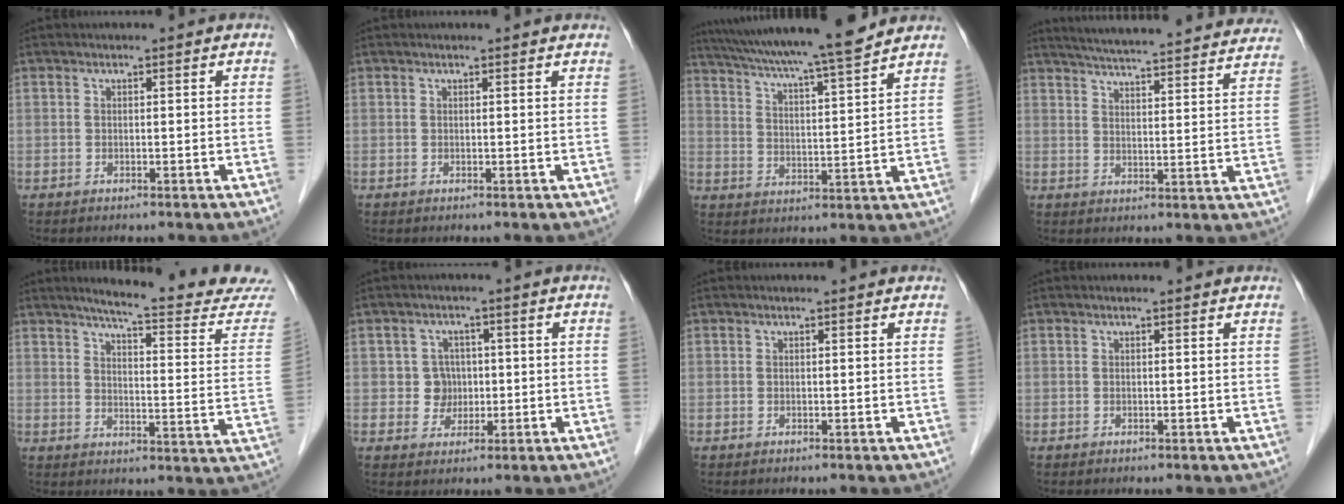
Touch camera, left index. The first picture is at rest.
{"total": 1.8, "force": [1.7, 0.0, 0.5], "torque": [-0.015, 0.006, 0.015]}
{"total": 17.5, "force": [15.3, -0.3, 8.4], "torque": [-0.146, 0.008, 0.233]}
{"total": 28.1, "force": [26.1, 2.5, 9.9], "torque": [-0.157, -0.036, 0.322]}
{"total": 19.0, "force": [17.8, 0.0, 6.8], "torque": [-0.090, -0.088, 0.206]}
{"total": 3.6, "force": [0.1, 3.6, 0.4], "torque": [-0.001, 0.009, 0.005]}
{"total": 0.7, "force": [0.7, 0.0, 0.2], "torque": [-0.009, 0.000, 0.006]}
{"total": 1.0, "force": [1.0, 0.0, 0.3], "torque": [-0.013, 0.003, 0.009]}